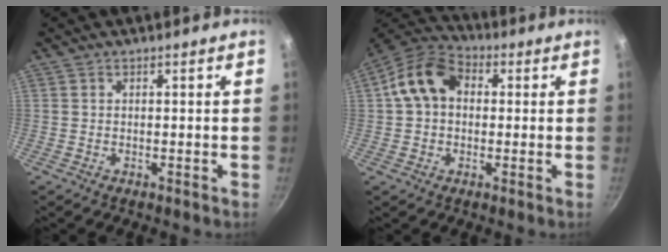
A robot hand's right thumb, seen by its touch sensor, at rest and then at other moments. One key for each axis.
{"total": 10.7, "fx": 1.5, "fy": 8.1, "fz": 6.9, "tx": -0.097, "ty": 0.027, "tz": 0.009}